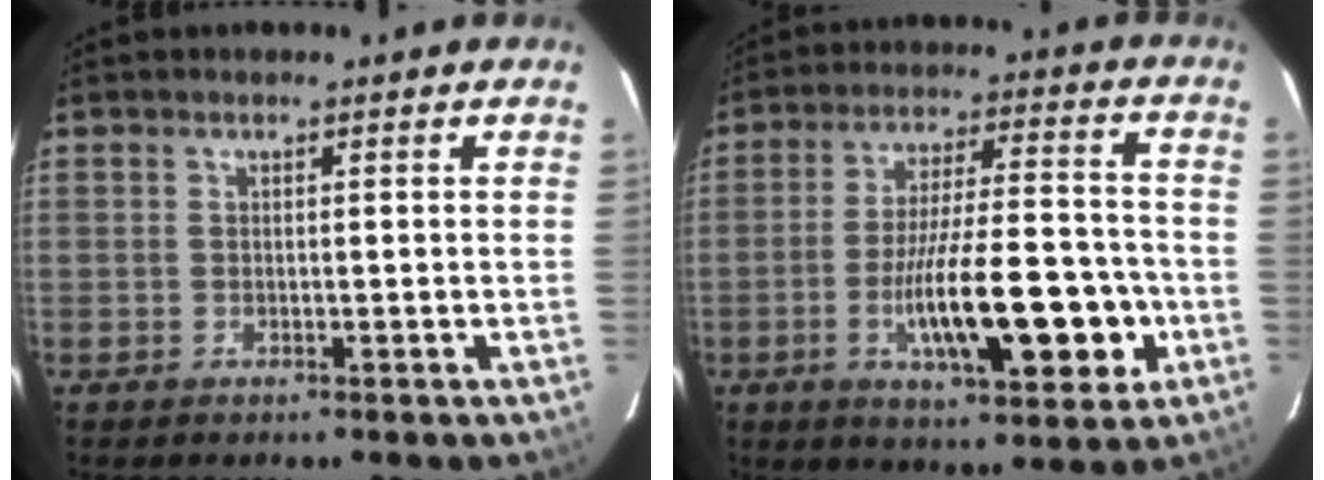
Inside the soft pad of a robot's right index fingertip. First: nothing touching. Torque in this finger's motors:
{"motor_torque": [1.26, -0.89, 0.56, 0.21]}